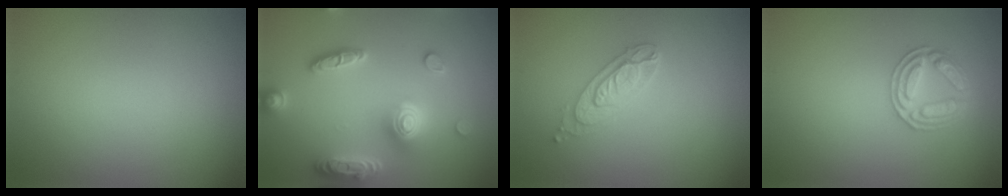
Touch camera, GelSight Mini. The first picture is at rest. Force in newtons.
{"total": 4.9, "press": 4.8, "slide": 0.9}
{"total": 2.9, "press": 2.5, "slide": 1.5}
{"total": 3.0, "press": 3.0, "slide": 0.4}